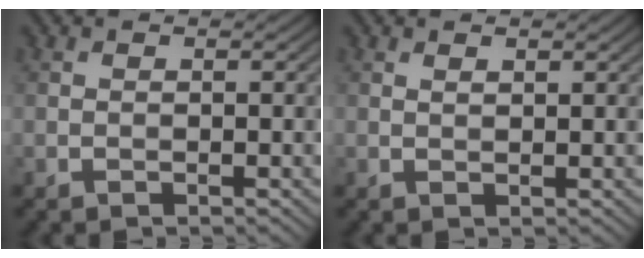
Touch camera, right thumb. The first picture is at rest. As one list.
[{"total": 0.9, "force": [0.7, 0.1, 0.5], "torque": [-0.011, 0.000, 0.013]}]